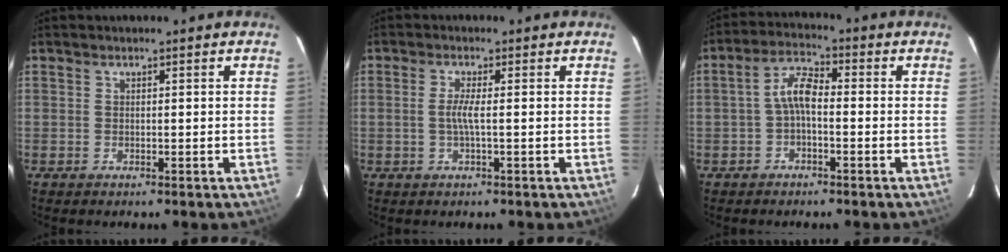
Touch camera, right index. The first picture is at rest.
{"total": 2.5, "force": [-0.4, -0.3, 2.5], "torque": [-0.050, 0.000, -0.009]}
{"total": 4.8, "force": [-1.2, 1.9, 4.2], "torque": [-0.088, 0.019, -0.026]}